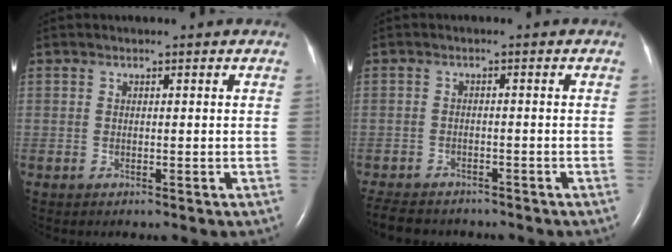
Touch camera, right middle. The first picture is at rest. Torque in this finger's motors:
{"motor_torque": [0.33, -0.37, 0.02, 0.02]}